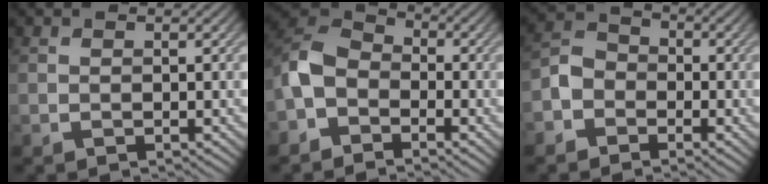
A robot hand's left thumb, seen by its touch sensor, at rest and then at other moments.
{"total": 6.4, "force": [-2.9, 4.3, 3.6], "torque": [-0.079, 0.008, -0.077]}
{"total": 3.9, "force": [-2.2, 2.9, 1.3], "torque": [-0.030, 0.006, -0.054]}